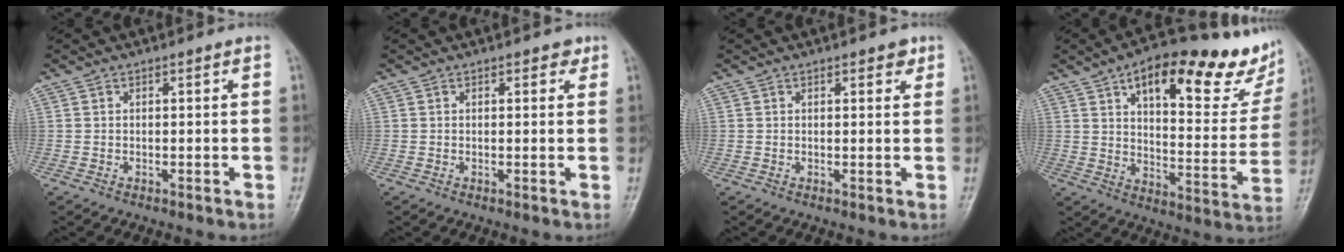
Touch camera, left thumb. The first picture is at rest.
{"total": 1.7, "force": [1.0, 1.0, 0.9], "torque": [0.002, -0.002, 0.007]}
{"total": 2.2, "force": [1.3, 1.1, 1.4], "torque": [-0.007, -0.004, 0.014]}
{"total": 26.5, "force": [14.4, 9.5, 20.0], "torque": [-0.232, -0.026, 0.208]}